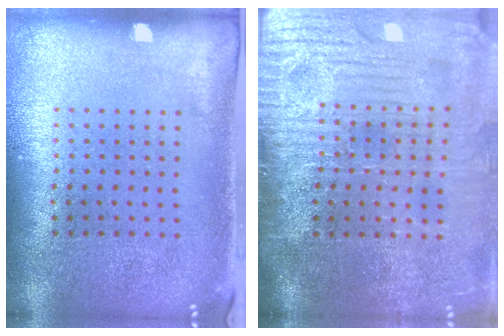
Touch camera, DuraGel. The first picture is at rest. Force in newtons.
{"total": 4.7, "press": 4.1, "slide": 2.5}